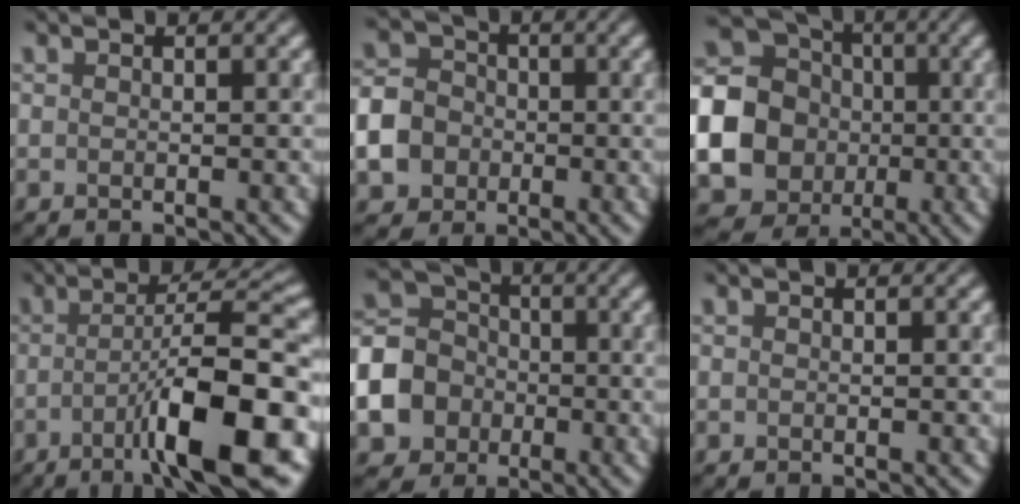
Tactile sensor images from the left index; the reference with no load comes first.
{"total": 7.1, "force": [-2.1, 6.2, 2.8], "torque": [-0.062, -0.020, -0.059]}
{"total": 24.3, "force": [-2.5, 23.2, 6.7], "torque": [-0.196, -0.013, -0.098]}
{"total": 10.6, "force": [-3.6, 1.9, 9.8], "torque": [-0.133, 0.013, -0.063]}
{"total": 10.4, "force": [-3.5, 9.2, 3.5], "torque": [-0.095, -0.033, -0.086]}
{"total": 0.0}